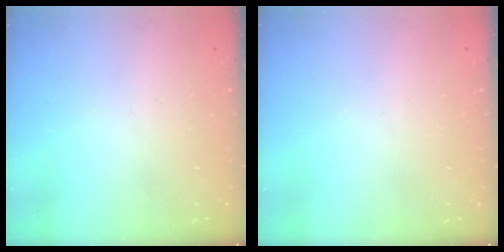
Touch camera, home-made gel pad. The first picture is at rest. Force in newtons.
{"total": 0.0}